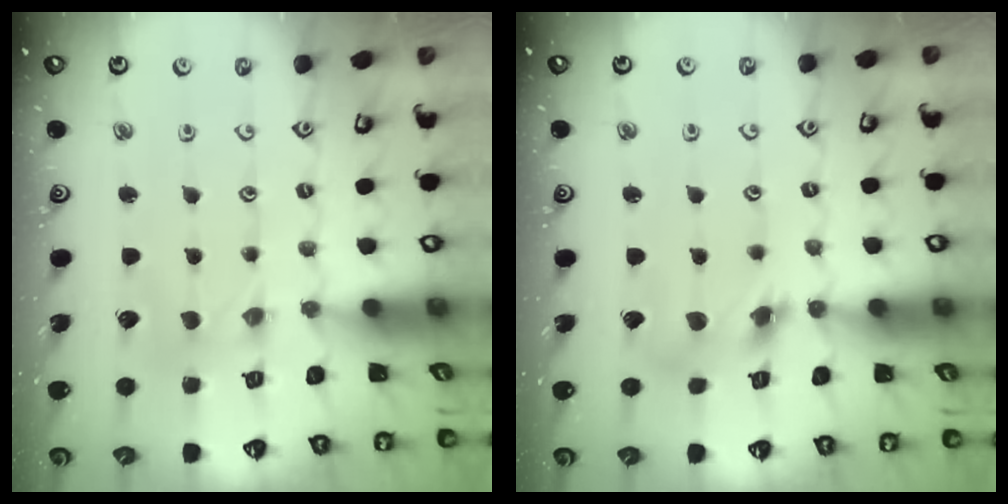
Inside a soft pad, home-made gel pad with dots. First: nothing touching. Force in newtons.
{"total": 6.3, "press": 6.3, "slide": 0.7}